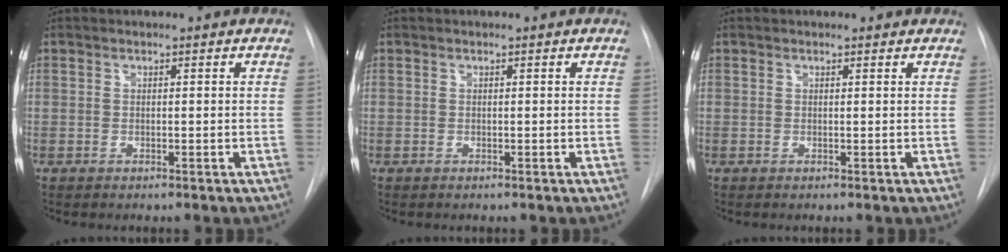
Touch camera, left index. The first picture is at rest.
{"total": 0.0}
{"total": 0.8, "force": [0.8, 0.3, 0.0], "torque": [-0.006, 0.001, 0.006]}